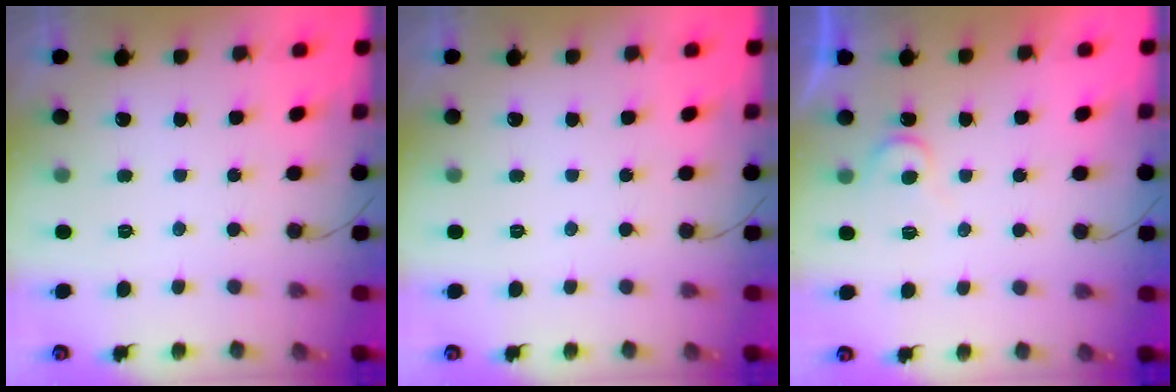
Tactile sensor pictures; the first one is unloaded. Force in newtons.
{"total": 0.0}
{"total": 5.6, "press": 5.6, "slide": 0.6}